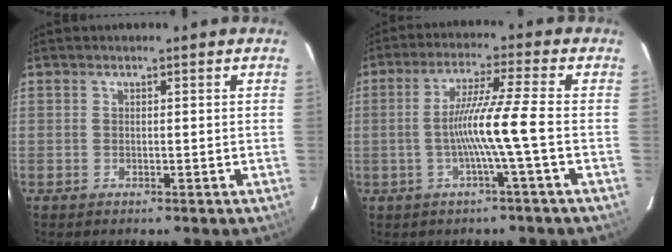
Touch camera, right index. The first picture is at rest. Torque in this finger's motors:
{"motor_torque": [1.28, -0.44, 0.70, 0.17]}